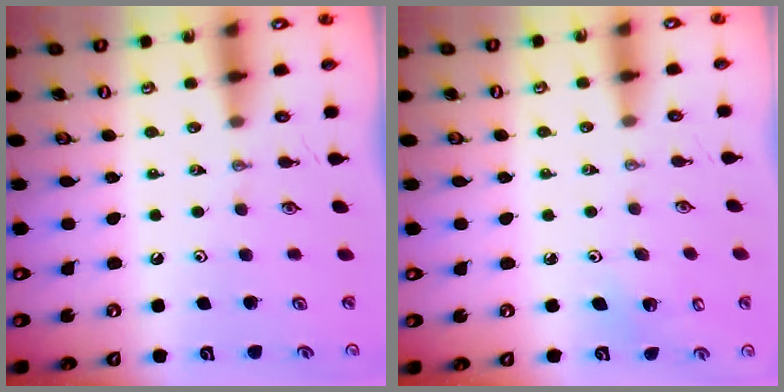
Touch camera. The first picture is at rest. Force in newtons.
{"total": 3.7, "press": 3.7, "slide": 0.3}